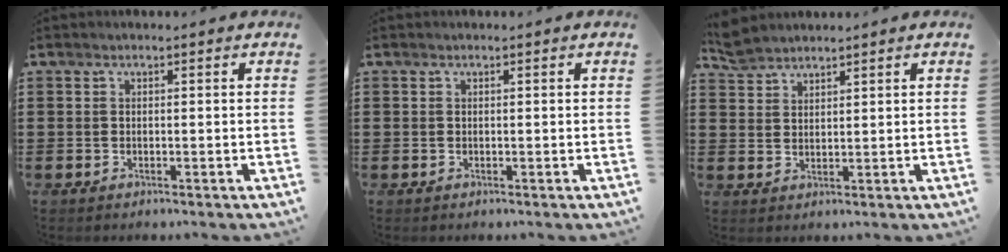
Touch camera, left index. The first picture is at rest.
{"total": 0.0}
{"total": 3.1, "force": [2.9, 0.9, 0.6], "torque": [-0.020, -0.003, 0.057]}